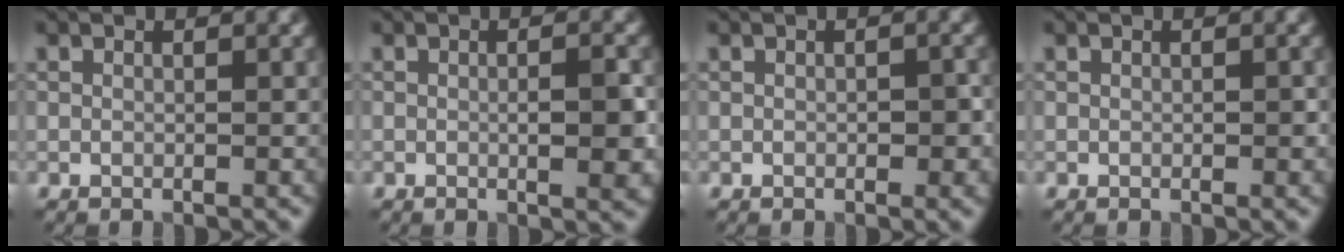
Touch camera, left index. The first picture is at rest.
{"total": 3.1, "force": [-0.3, 0.6, 3.0], "torque": [-0.047, -0.002, -0.002]}
{"total": 1.6, "force": [-0.2, 0.8, 1.4], "torque": [-0.015, 0.001, -0.003]}
{"total": 0.6, "force": [-0.1, 0.3, 0.5], "torque": [-0.009, 0.001, 0.000]}